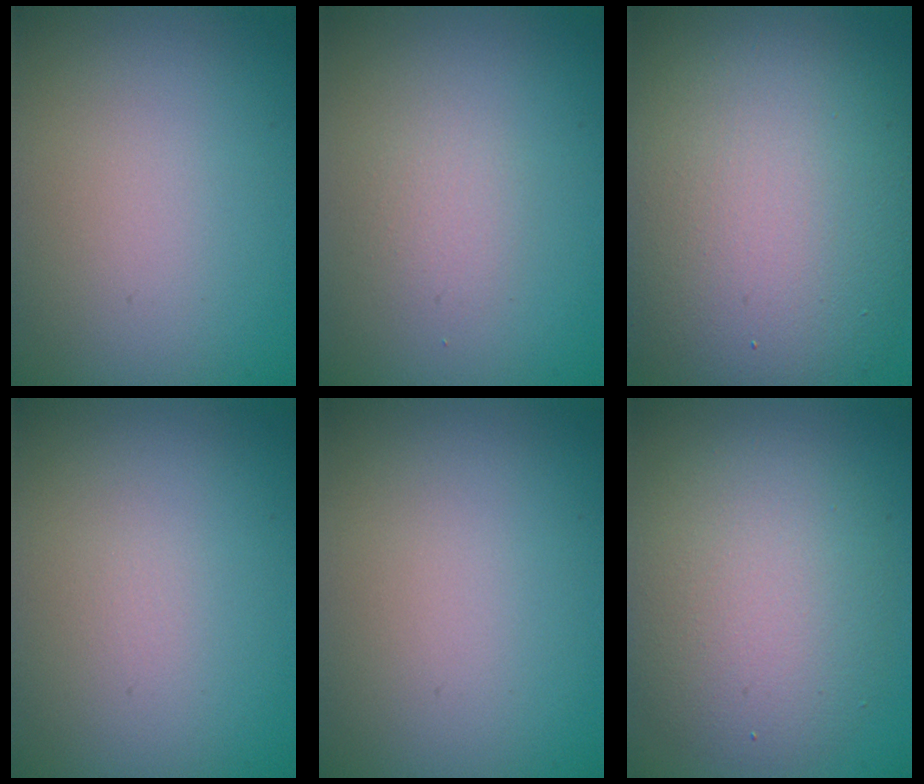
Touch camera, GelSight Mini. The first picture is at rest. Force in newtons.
{"total": 1.3, "press": 1.3, "slide": 0.0}
{"total": 12.6, "press": 12.6, "slide": 0.7}
{"total": 0.0}
{"total": 0.0}
{"total": 6.0, "press": 6.0, "slide": 0.4}